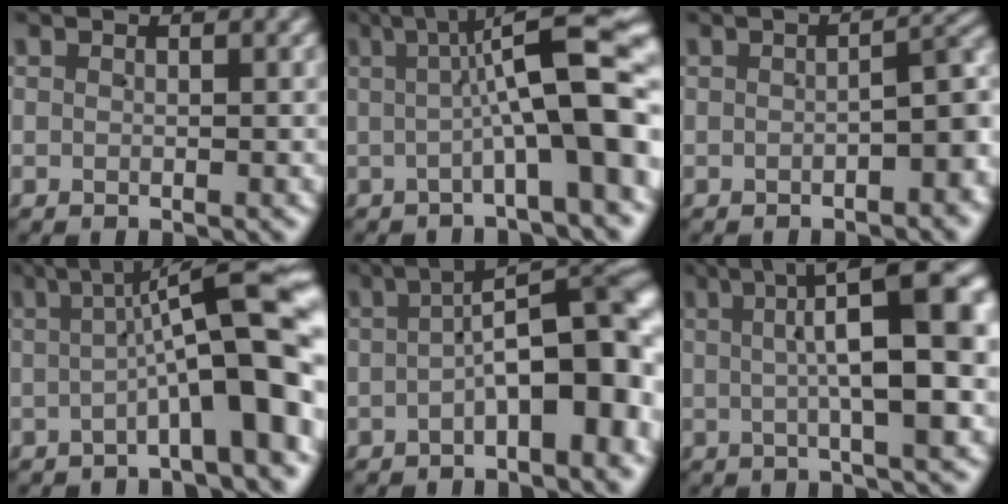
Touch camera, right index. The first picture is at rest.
{"total": 9.6, "force": [1.0, 1.9, 9.3], "torque": [-0.103, 0.028, 0.005]}
{"total": 3.8, "force": [-1.6, 1.4, 3.2], "torque": [-0.023, 0.003, -0.021]}
{"total": 8.5, "force": [0.5, 1.2, 8.5], "torque": [-0.097, 0.022, 0.004]}
{"total": 8.8, "force": [-1.4, 3.2, 8.0], "torque": [-0.087, 0.005, -0.020]}
{"total": 10.5, "force": [2.7, 2.6, 9.9], "torque": [-0.114, 0.035, 0.032]}